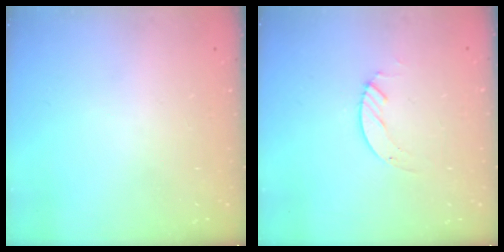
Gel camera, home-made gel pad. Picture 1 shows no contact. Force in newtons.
{"total": 2.1, "press": 2.1, "slide": 0.2}